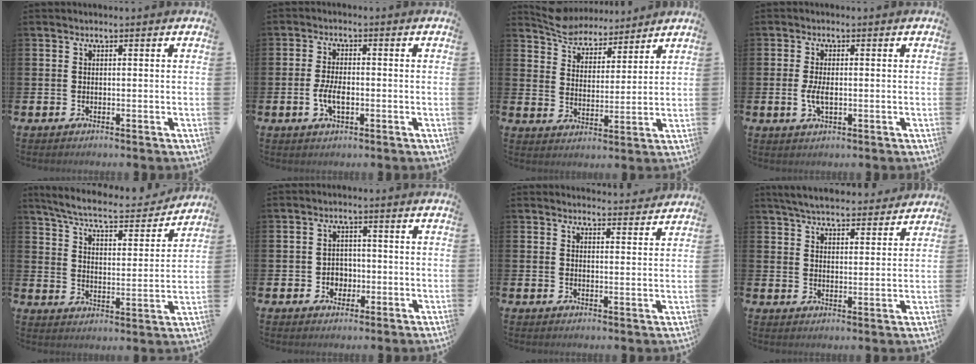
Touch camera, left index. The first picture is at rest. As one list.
[{"total": 3.7, "force": [-0.8, 1.8, 3.2], "torque": [-0.061, 0.001, -0.017]}, {"total": 6.1, "force": [5.9, 1.7, 0.3], "torque": [-0.036, -0.032, 0.106]}, {"total": 3.0, "force": [-0.2, 1.4, 2.7], "torque": [-0.050, 0.002, -0.005]}, {"total": 6.9, "force": [6.3, 0.8, 2.5], "torque": [-0.079, -0.045, 0.104]}, {"total": 2.7, "force": [-0.6, 2.4, 1.1], "torque": [-0.016, 0.002, -0.019]}, {"total": 3.5, "force": [3.5, 0.3, -0.1], "torque": [0.006, -0.027, 0.061]}, {"total": 5.6, "force": [5.5, 0.9, 0.9], "torque": [-0.033, -0.031, 0.097]}]